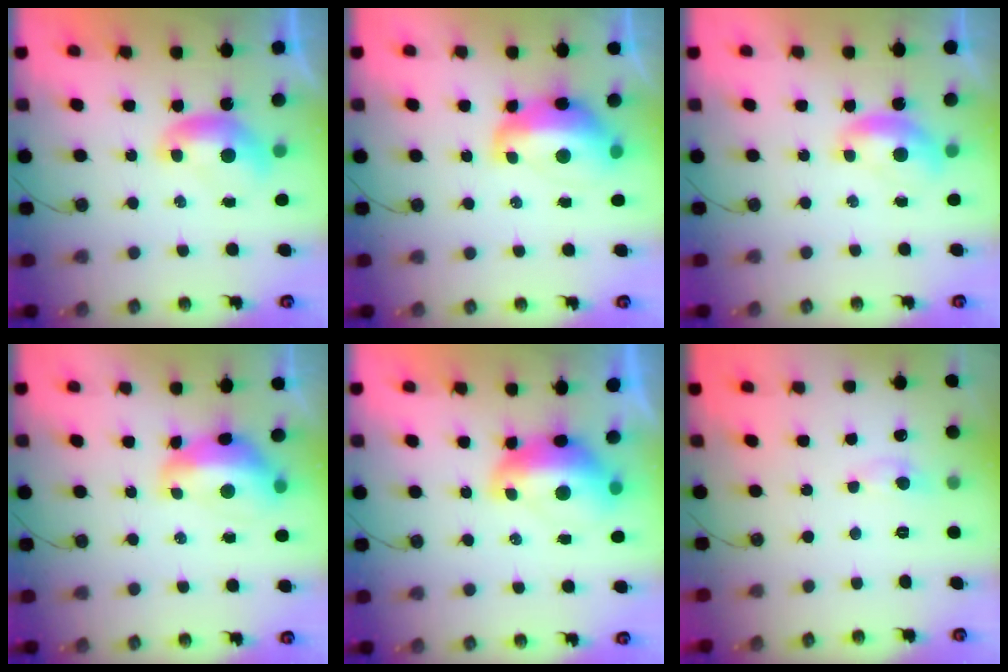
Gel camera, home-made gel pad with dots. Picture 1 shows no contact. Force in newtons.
{"total": 6.2, "press": 6.1, "slide": 1.1}
{"total": 1.1, "press": 0.8, "slide": 0.8}
{"total": 6.0, "press": 5.9, "slide": 1.3}
{"total": 3.0, "press": 2.9, "slide": 0.7}
{"total": 0.9, "press": 0.8, "slide": 0.4}